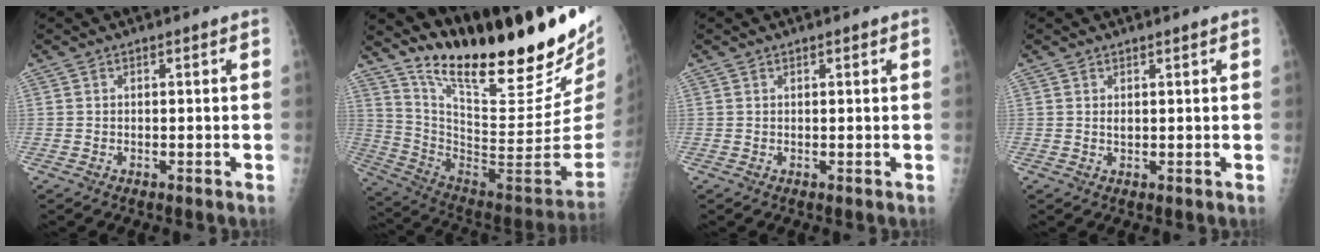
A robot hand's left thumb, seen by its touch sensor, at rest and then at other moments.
{"total": 30.3, "force": [22.3, 6.9, 19.4], "torque": [-0.271, -0.136, 0.349]}
{"total": 0.6, "force": [0.4, 0.2, 0.4], "torque": [-0.004, -0.001, 0.006]}
{"total": 1.2, "force": [0.8, 0.4, 0.8], "torque": [-0.010, -0.005, 0.014]}